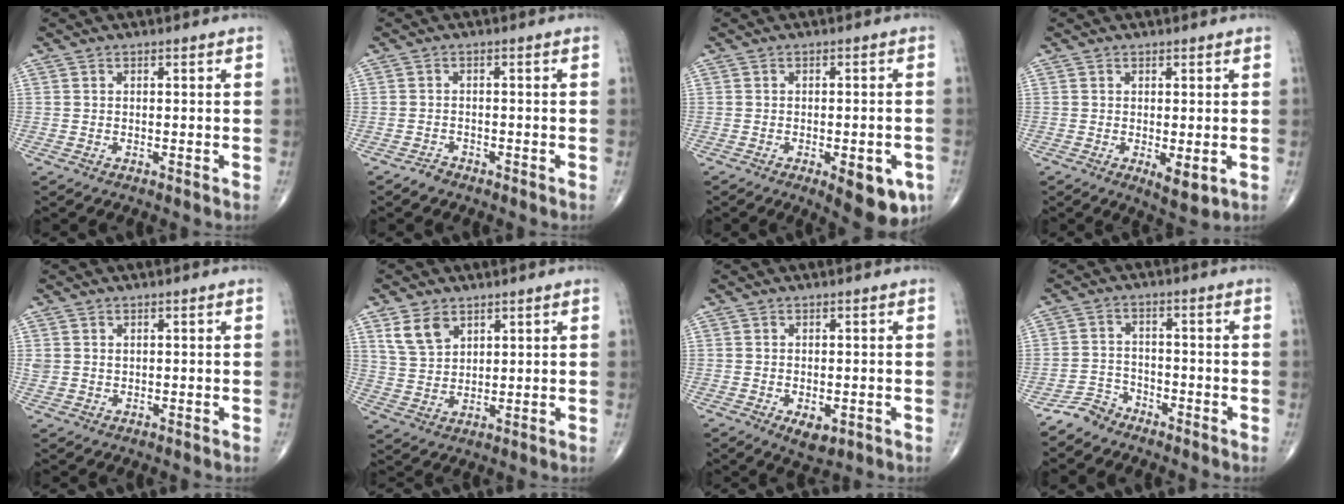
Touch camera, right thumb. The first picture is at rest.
{"total": 1.5, "force": [-1.3, 0.8, 0.1], "torque": [-0.003, 0.005, -0.025]}
{"total": 9.3, "force": [-3.9, 3.5, 7.8], "torque": [-0.076, 0.004, -0.041]}
{"total": 4.1, "force": [-0.8, 1.6, 3.7], "torque": [-0.052, -0.013, -0.006]}
{"total": 1.6, "force": [0.6, 1.3, 0.6], "torque": [-0.007, -0.001, 0.014]}
{"total": 6.6, "force": [3.7, 4.2, 3.5], "torque": [-0.055, -0.014, 0.080]}
{"total": 4.0, "force": [-1.3, 2.1, 3.1], "torque": [-0.042, -0.006, -0.012]}
{"total": 4.1, "force": [-3.6, 2.0, 0.0], "torque": [0.008, 0.020, -0.076]}